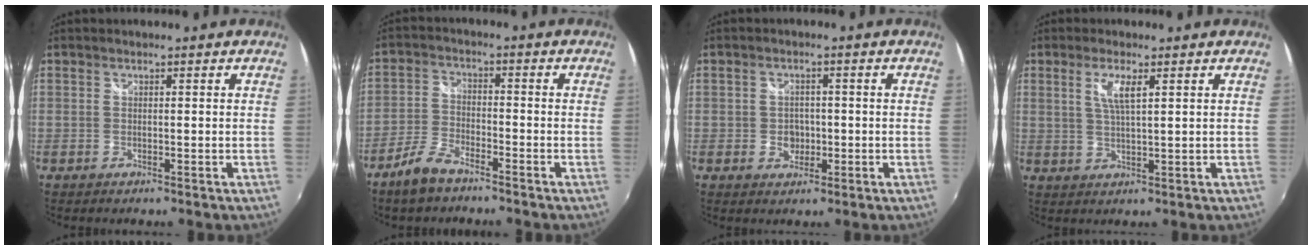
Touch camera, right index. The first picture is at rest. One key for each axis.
{"total": 6.4, "fx": -5.0, "fy": 2.2, "fz": 3.4, "tx": -0.085, "ty": 0.001, "tz": -0.100}
{"total": 3.6, "fx": -0.7, "fy": 3.1, "fz": 1.6, "tx": -0.027, "ty": 0.004, "tz": -0.008}
{"total": 4.4, "fx": 1.8, "fy": 0.7, "fz": 3.9, "tx": -0.077, "ty": -0.002, "tz": 0.034}